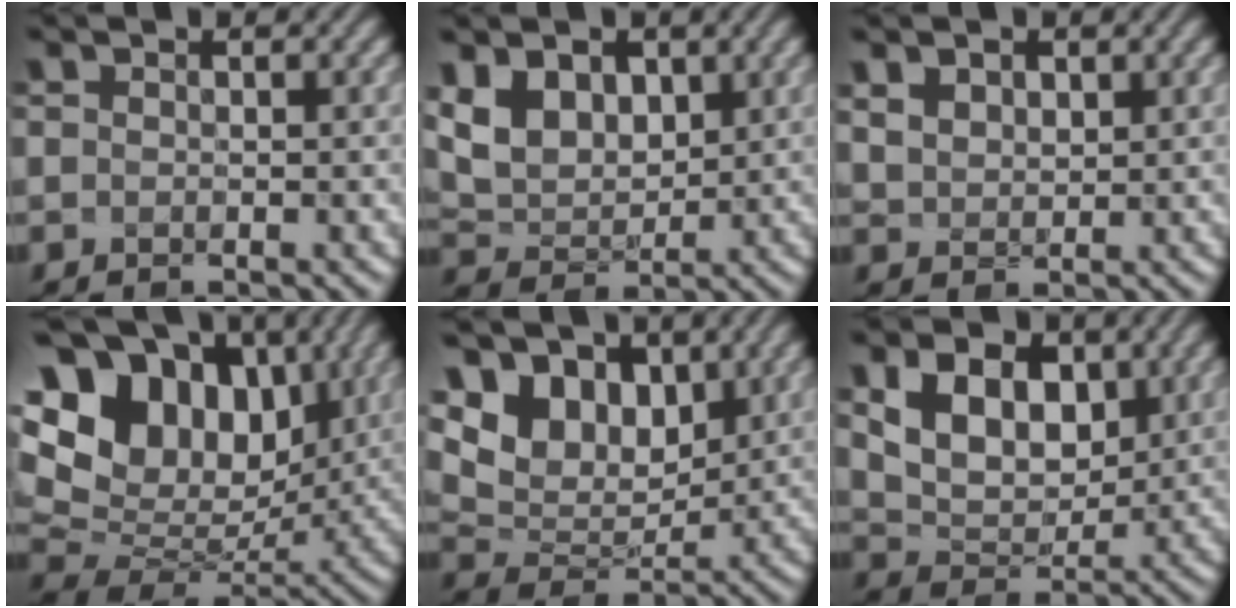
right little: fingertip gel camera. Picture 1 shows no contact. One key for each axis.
{"total": 6.3, "fx": 2.7, "fy": 4.3, "fz": 3.7, "tx": -0.083, "ty": 0.013, "tz": 0.048}
{"total": 4.5, "fx": 2.4, "fy": 3.0, "fz": 2.2, "tx": -0.068, "ty": 0.020, "tz": 0.034}
{"total": 16.9, "fx": 7.2, "fy": 11.7, "fz": 9.8, "tx": -0.210, "ty": 0.052, "tz": 0.142}
{"total": 8.4, "fx": 4.6, "fy": 5.5, "fz": 4.5, "tx": -0.112, "ty": 0.008, "tz": 0.081}
{"total": 6.0, "fx": 2.2, "fy": 3.8, "fz": 4.1, "tx": -0.080, "ty": -0.007, "tz": 0.036}